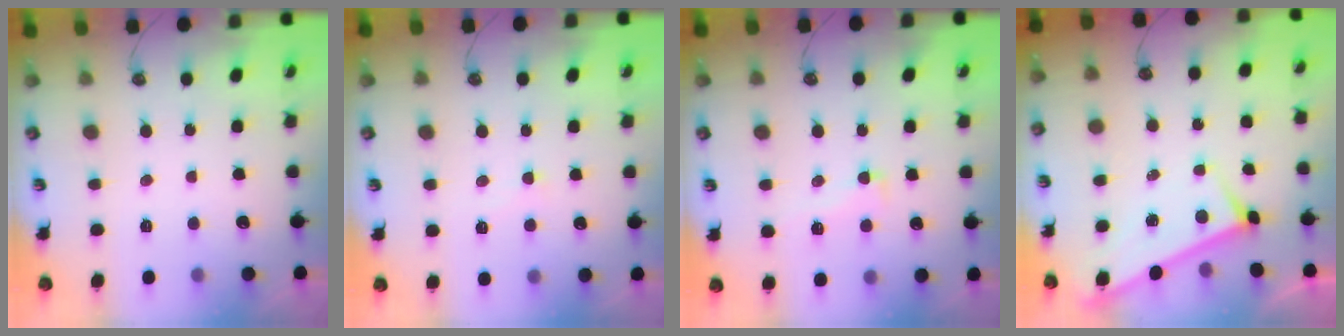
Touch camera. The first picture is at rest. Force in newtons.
{"total": 2.8, "press": 2.8, "slide": 0.4}
{"total": 1.5, "press": 0.7, "slide": 1.3}
{"total": 3.1, "press": 3.1, "slide": 0.3}